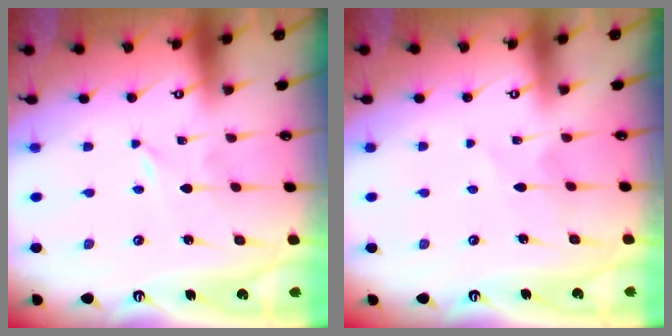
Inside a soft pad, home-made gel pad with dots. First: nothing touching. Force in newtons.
{"total": 4.6, "press": 4.6, "slide": 0.5}